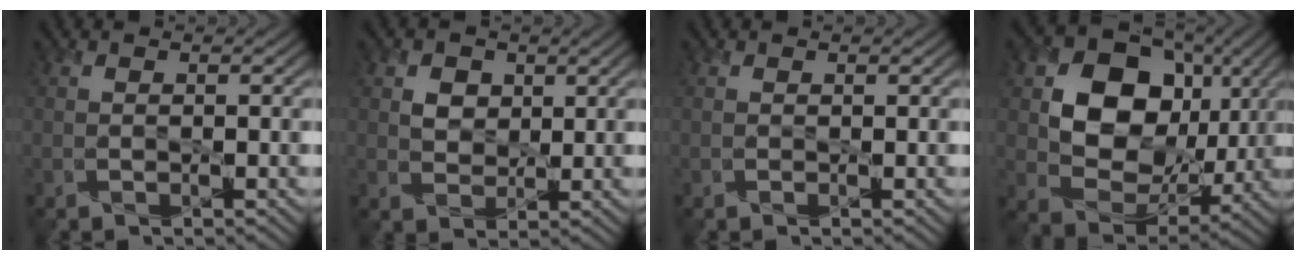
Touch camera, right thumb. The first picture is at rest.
{"total": 2.4, "force": [1.2, 2.0, 0.5], "torque": [-0.015, -0.001, 0.013]}
{"total": 0.0}
{"total": 13.1, "force": [2.9, 10.4, 7.4], "torque": [-0.143, -0.003, 0.051]}